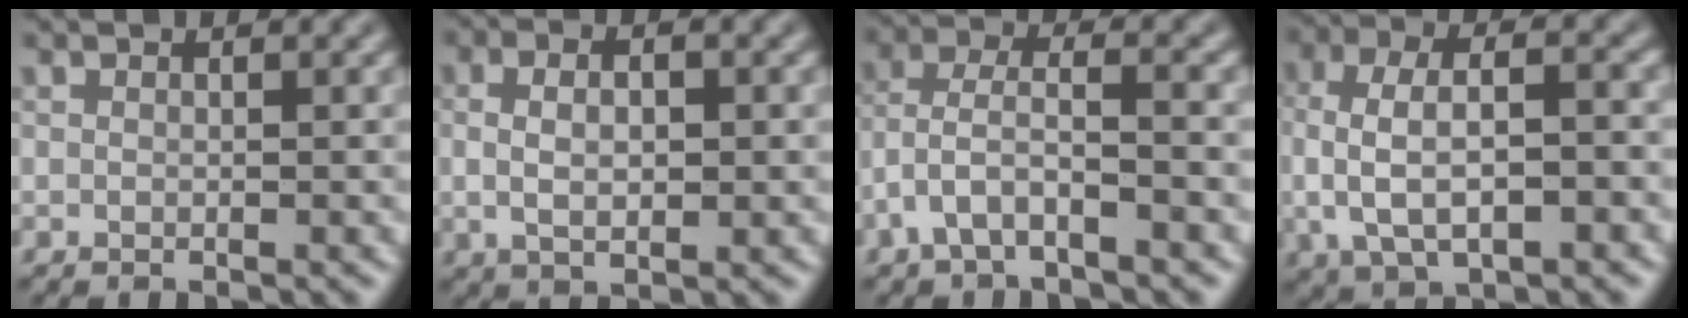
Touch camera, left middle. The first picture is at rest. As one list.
[{"total": 3.7, "force": [0.3, 1.7, 3.2], "torque": [-0.064, 0.002, 0.004]}, {"total": 3.9, "force": [-1.9, 1.4, 3.1], "torque": [-0.070, 0.011, -0.044]}, {"total": 6.7, "force": [-0.3, 3.4, 5.8], "torque": [-0.112, 0.006, -0.009]}]